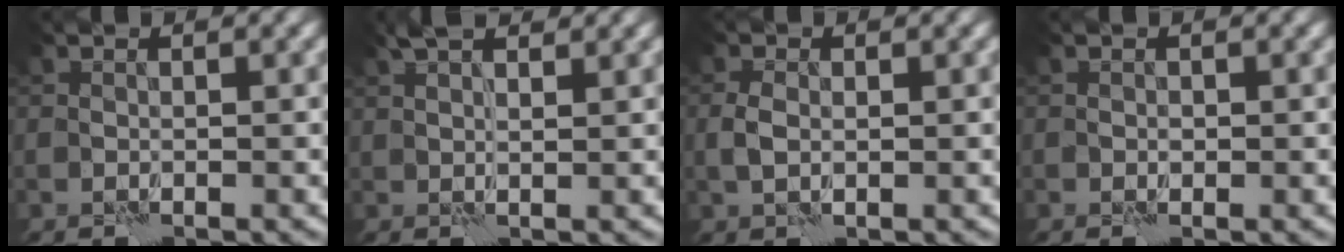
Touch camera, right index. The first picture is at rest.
{"total": 2.8, "force": [2.2, 0.4, 1.7], "torque": [-0.037, 0.004, 0.034]}
{"total": 1.4, "force": [0.2, 0.9, 1.1], "torque": [-0.027, 0.000, 0.003]}
{"total": 0.0}